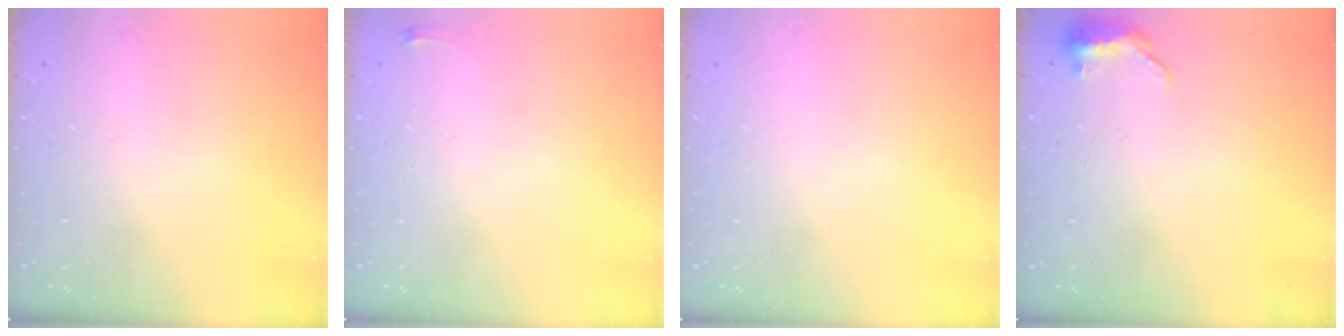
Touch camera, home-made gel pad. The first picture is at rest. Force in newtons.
{"total": 2.6, "press": 2.6, "slide": 0.6}
{"total": 0.0}
{"total": 5.7, "press": 5.6, "slide": 1.4}